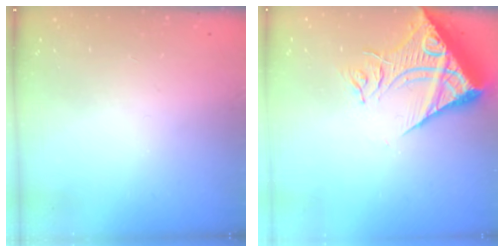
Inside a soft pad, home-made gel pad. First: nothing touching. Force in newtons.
{"total": 14.2, "press": 14.1, "slide": 1.9}